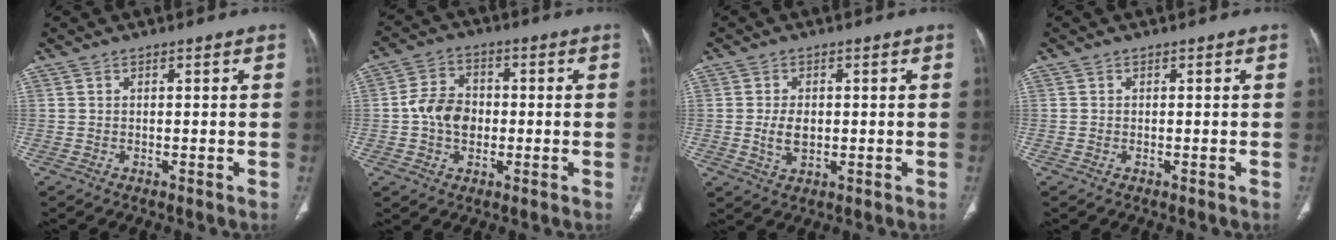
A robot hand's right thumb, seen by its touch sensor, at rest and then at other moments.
{"total": 8.4, "force": [-0.7, 6.4, 5.4], "torque": [-0.077, 0.016, -0.021]}
{"total": 4.5, "force": [-0.1, 2.9, 3.4], "torque": [-0.061, -0.003, 0.001]}
{"total": 0.0}